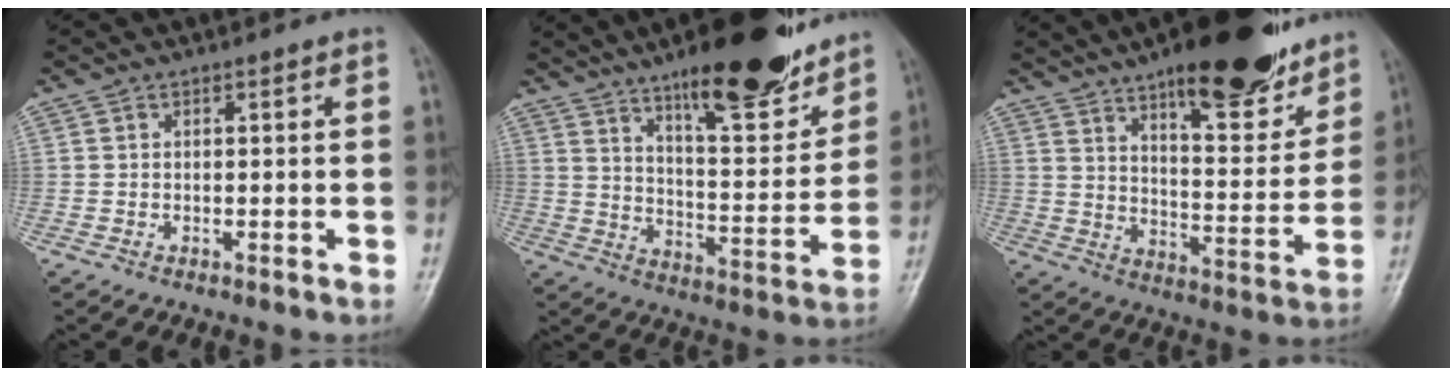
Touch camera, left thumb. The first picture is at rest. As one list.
[{"total": 19.8, "force": [14.1, 5.2, 12.9], "torque": [-0.152, -0.080, 0.222]}, {"total": 22.5, "force": [15.6, 7.0, 14.5], "torque": [-0.172, -0.070, 0.236]}]